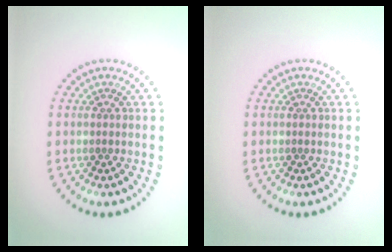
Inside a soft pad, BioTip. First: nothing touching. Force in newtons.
{"total": 0.0}